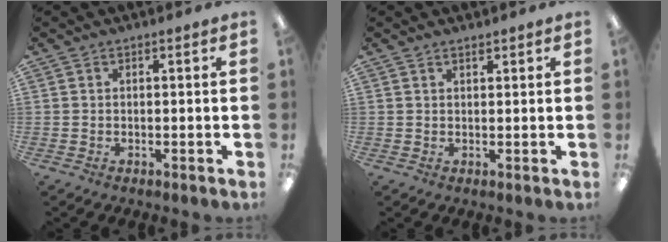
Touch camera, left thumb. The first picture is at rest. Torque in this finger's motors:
{"motor_torque": [-0.10, 0.08, -0.18, -0.02, -0.02]}